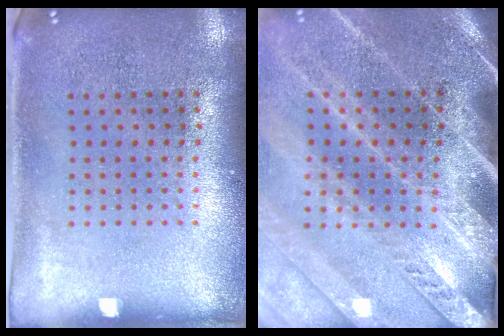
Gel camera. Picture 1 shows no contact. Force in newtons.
{"total": 3.5, "press": 3.0, "slide": 1.8}